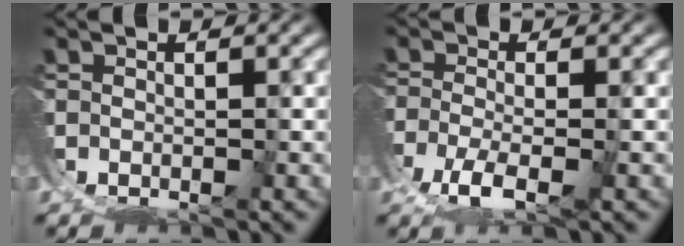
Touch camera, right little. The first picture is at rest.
{"total": 3.0, "force": [0.5, 1.0, 2.8], "torque": [-0.074, -0.027, 0.022]}